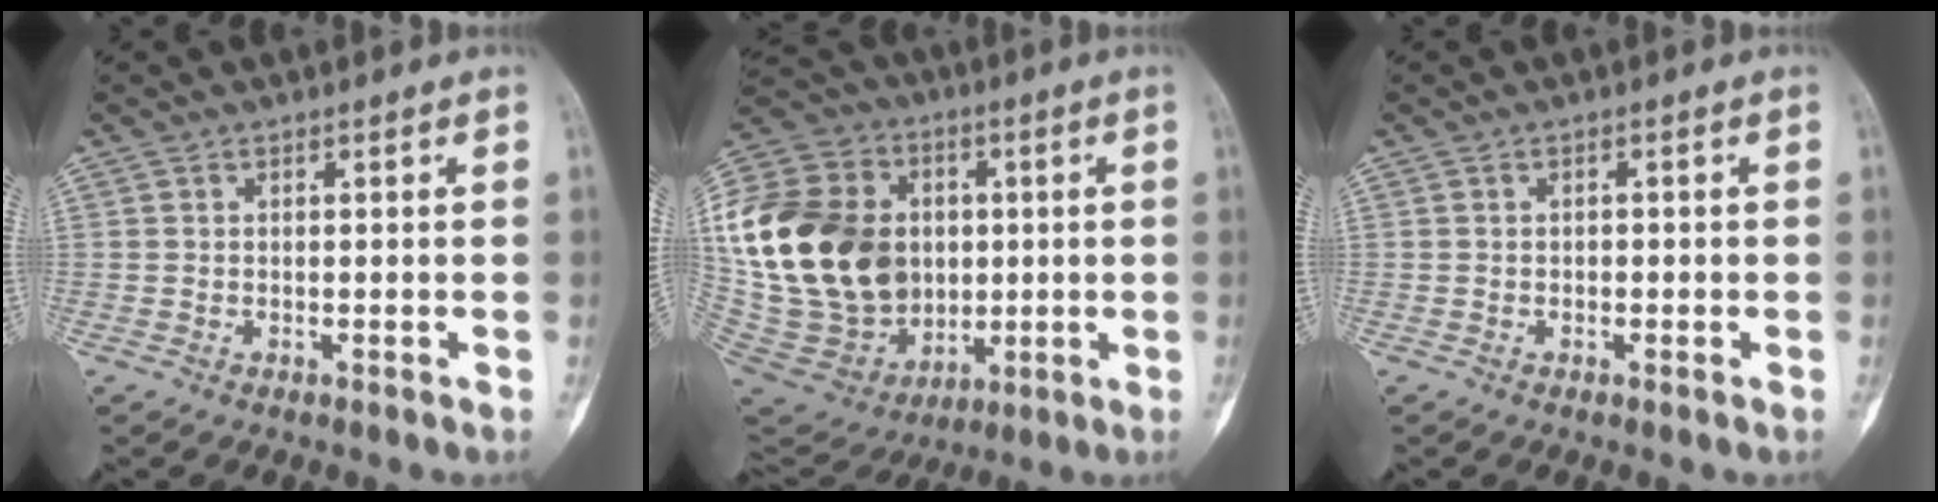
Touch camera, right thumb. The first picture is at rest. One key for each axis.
{"total": 32.2, "fx": 2.2, "fy": 24.3, "fz": 21.0, "tx": -0.427, "ty": 0.018, "tz": 0.058}
{"total": 1.6, "fx": -0.8, "fy": 1.2, "fz": 0.7, "tx": 0.009, "ty": 0.009, "tz": -0.019}